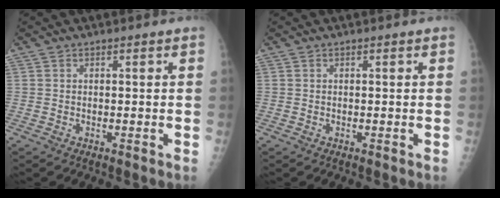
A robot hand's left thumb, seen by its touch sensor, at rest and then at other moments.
{"total": 0.0}